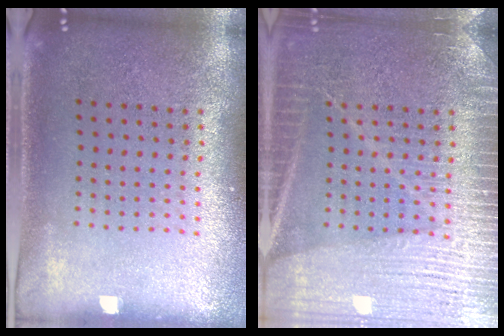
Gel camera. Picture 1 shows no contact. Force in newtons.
{"total": 6.1, "press": 6.1, "slide": 0.9}